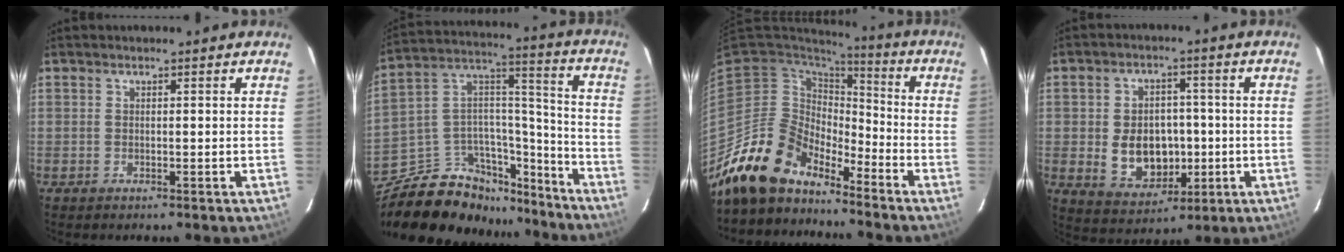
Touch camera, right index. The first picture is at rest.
{"total": 23.1, "force": [-17.6, 11.2, 10.0], "torque": [-0.201, 0.071, -0.260]}
{"total": 14.0, "force": [-12.1, 5.9, 3.6], "torque": [-0.080, 0.017, -0.230]}
{"total": 10.3, "force": [-1.4, 7.9, 6.5], "torque": [-0.139, 0.003, -0.002]}